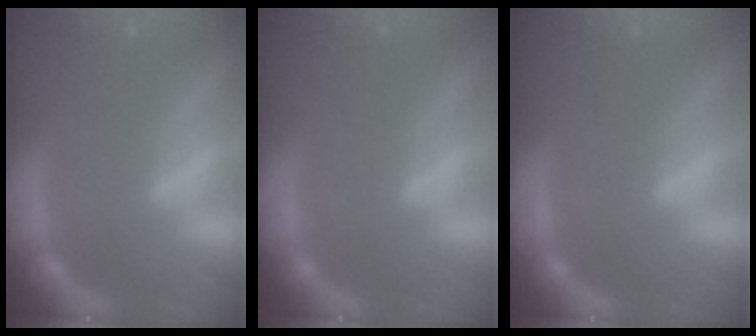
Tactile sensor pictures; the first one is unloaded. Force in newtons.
{"total": 0.0}
{"total": 0.0}